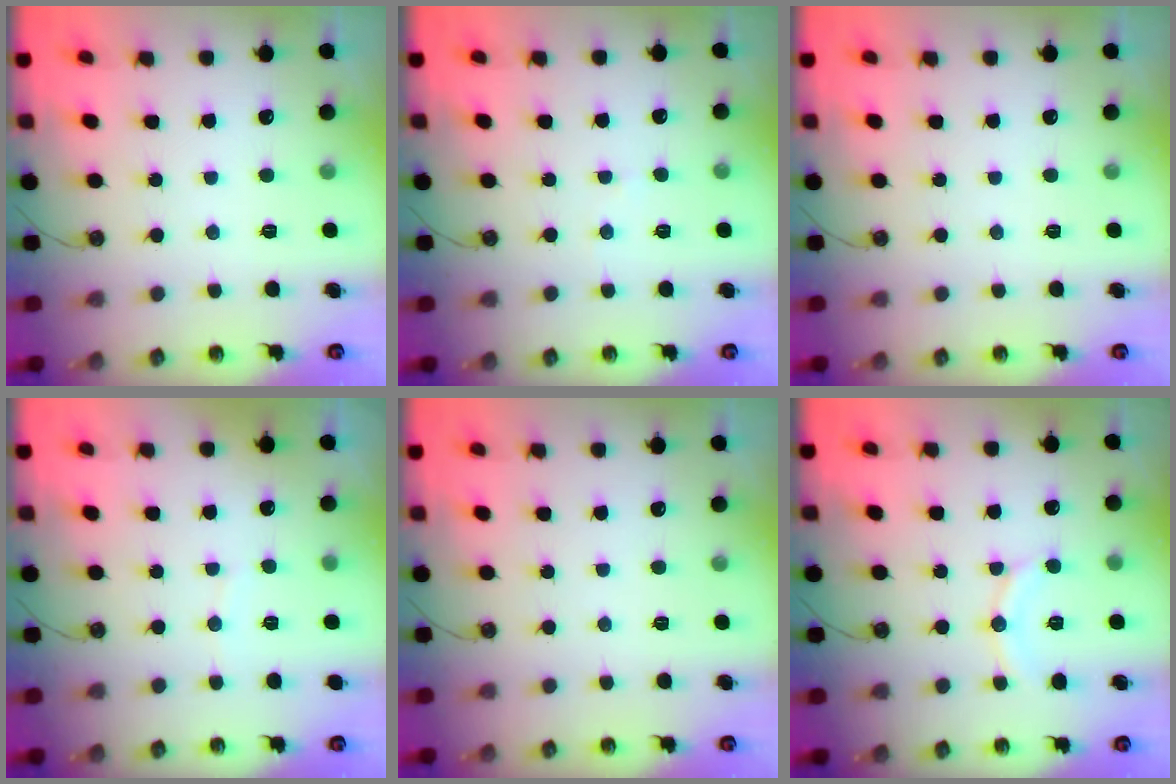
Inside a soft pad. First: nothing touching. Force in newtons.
{"total": 4.0, "press": 3.9, "slide": 0.4}
{"total": 0.0}
{"total": 2.4, "press": 2.4, "slide": 0.3}
{"total": 0.0}
{"total": 9.7, "press": 9.7, "slide": 0.8}